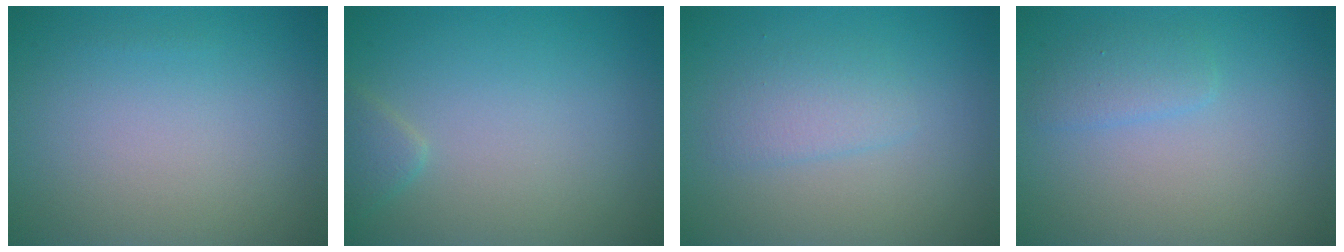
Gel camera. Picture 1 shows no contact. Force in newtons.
{"total": 1.3, "press": 1.3, "slide": 0.1}
{"total": 2.0, "press": 2.0, "slide": 0.1}
{"total": 1.5, "press": 1.5, "slide": 0.1}